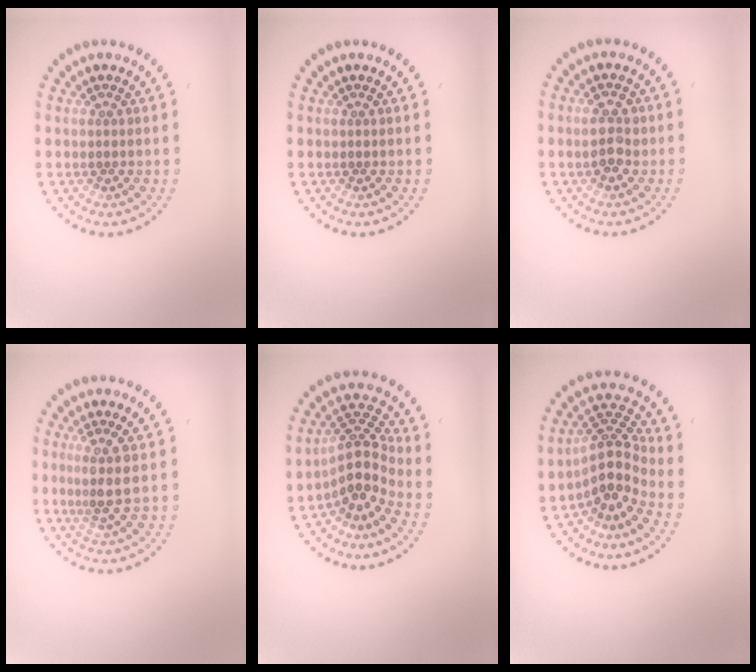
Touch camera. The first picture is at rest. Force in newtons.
{"total": 0.0}
{"total": 2.4, "press": 2.4, "slide": 0.2}
{"total": 2.6, "press": 2.0, "slide": 1.6}
{"total": 4.0, "press": 2.8, "slide": 2.9}
{"total": 4.0, "press": 2.8, "slide": 2.9}